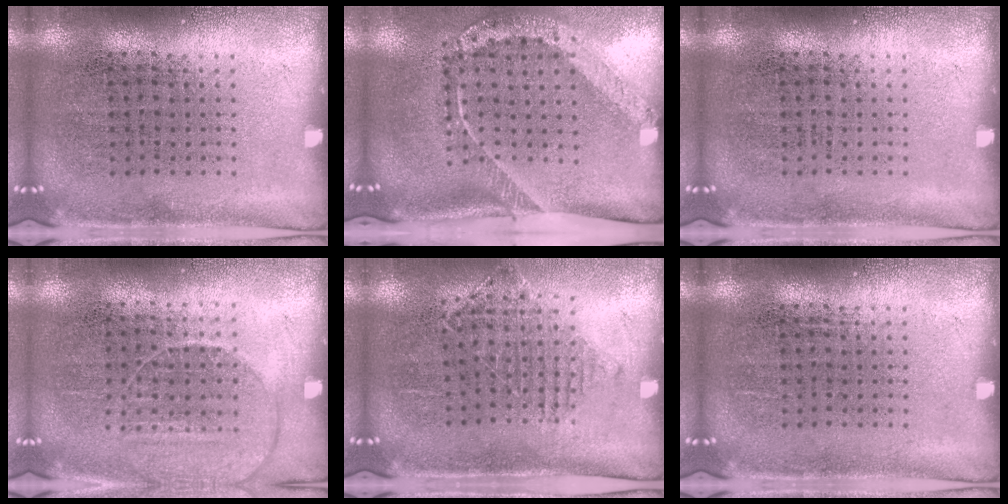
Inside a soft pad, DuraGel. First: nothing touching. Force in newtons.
{"total": 2.5, "press": 1.6, "slide": 1.9}
{"total": 0.0}
{"total": 1.4, "press": 1.3, "slide": 0.5}
{"total": 1.2, "press": 1.1, "slide": 0.4}
{"total": 0.0}